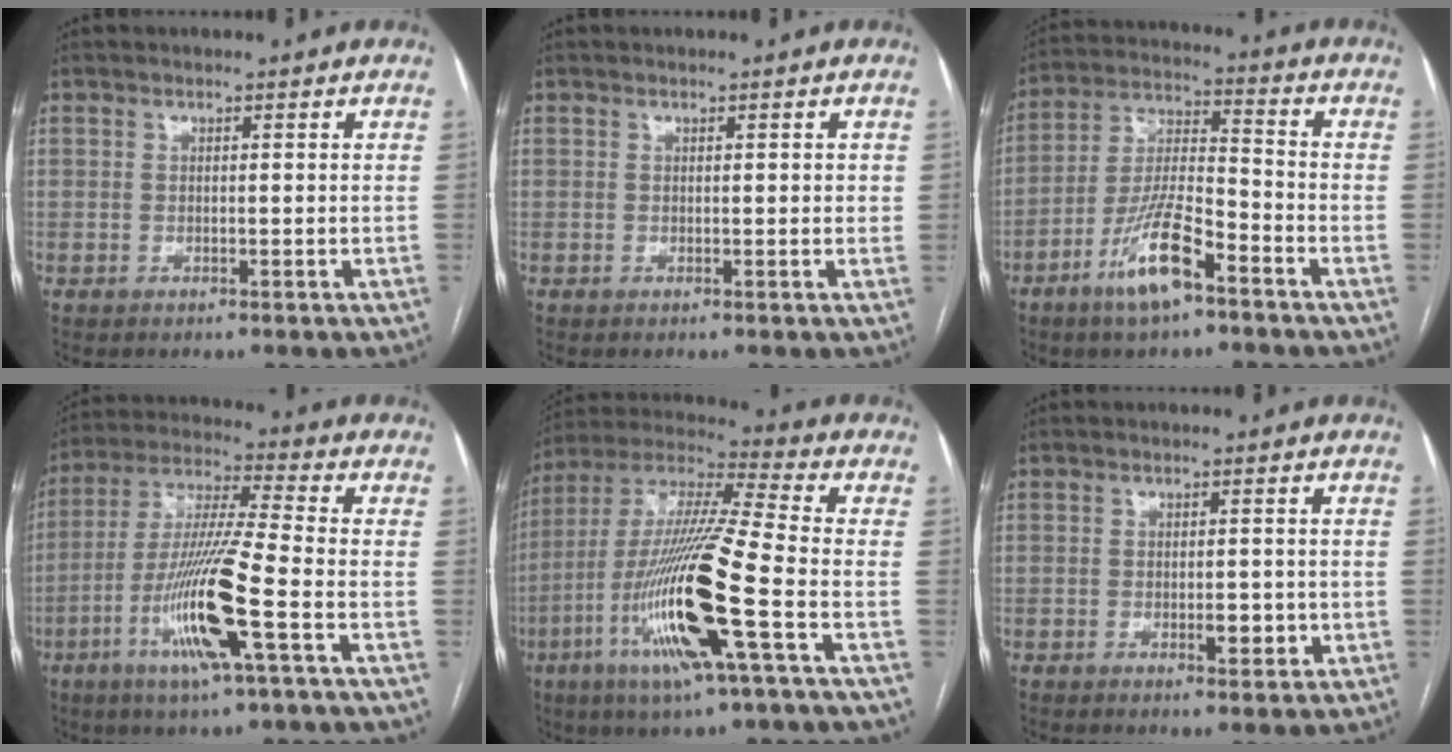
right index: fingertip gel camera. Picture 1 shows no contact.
{"total": 1.2, "force": [0.3, 0.4, 1.1], "torque": [-0.011, 0.001, 0.003]}
{"total": 11.3, "force": [-6.6, 2.2, 8.9], "torque": [-0.180, -0.007, -0.125]}
{"total": 14.7, "force": [-5.4, -0.3, 13.7], "torque": [-0.277, -0.015, -0.106]}
{"total": 19.8, "force": [-6.5, 0.2, 18.8], "torque": [-0.396, -0.023, -0.129]}
{"total": 3.1, "force": [-0.9, 1.0, 2.8], "torque": [-0.043, 0.000, -0.009]}